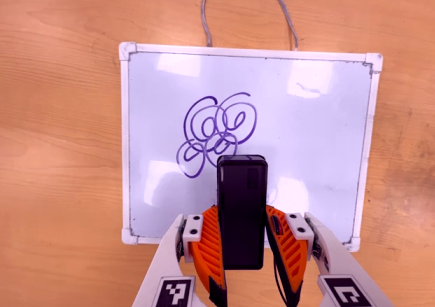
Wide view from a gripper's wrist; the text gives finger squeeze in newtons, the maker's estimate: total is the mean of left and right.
{"total": 3.4, "left": 2.0, "right": 4.9}